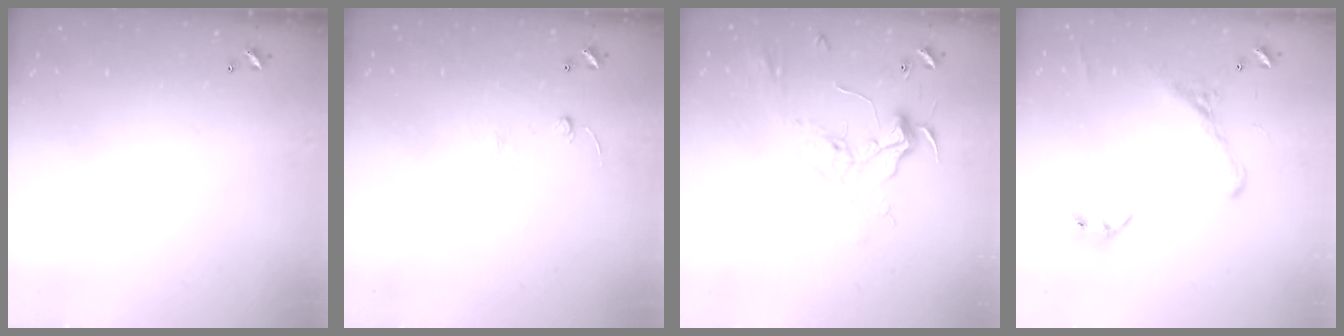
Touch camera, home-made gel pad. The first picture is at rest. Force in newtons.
{"total": 2.5, "press": 2.4, "slide": 0.8}
{"total": 2.5, "press": 2.3, "slide": 0.8}
{"total": 2.9, "press": 2.7, "slide": 1.2}